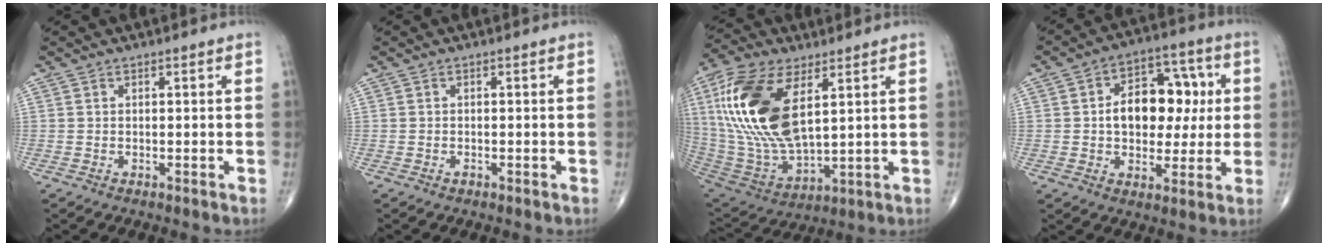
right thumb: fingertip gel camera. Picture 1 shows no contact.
{"total": 0.0}
{"total": 22.8, "force": [6.8, 10.9, 18.8], "torque": [-0.392, -0.028, 0.131]}
{"total": 14.6, "force": [1.3, 9.9, 10.7], "torque": [-0.110, 0.024, 0.018]}